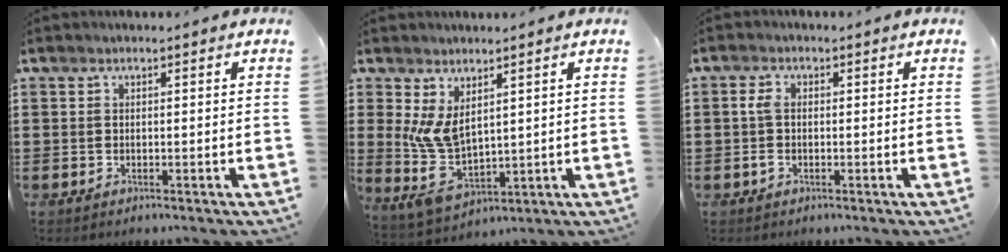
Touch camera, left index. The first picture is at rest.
{"total": 7.7, "force": [1.9, 4.1, 6.2], "torque": [-0.145, -0.017, 0.038]}
{"total": 2.5, "force": [-0.3, 1.4, 2.1], "torque": [-0.063, -0.004, -0.014]}